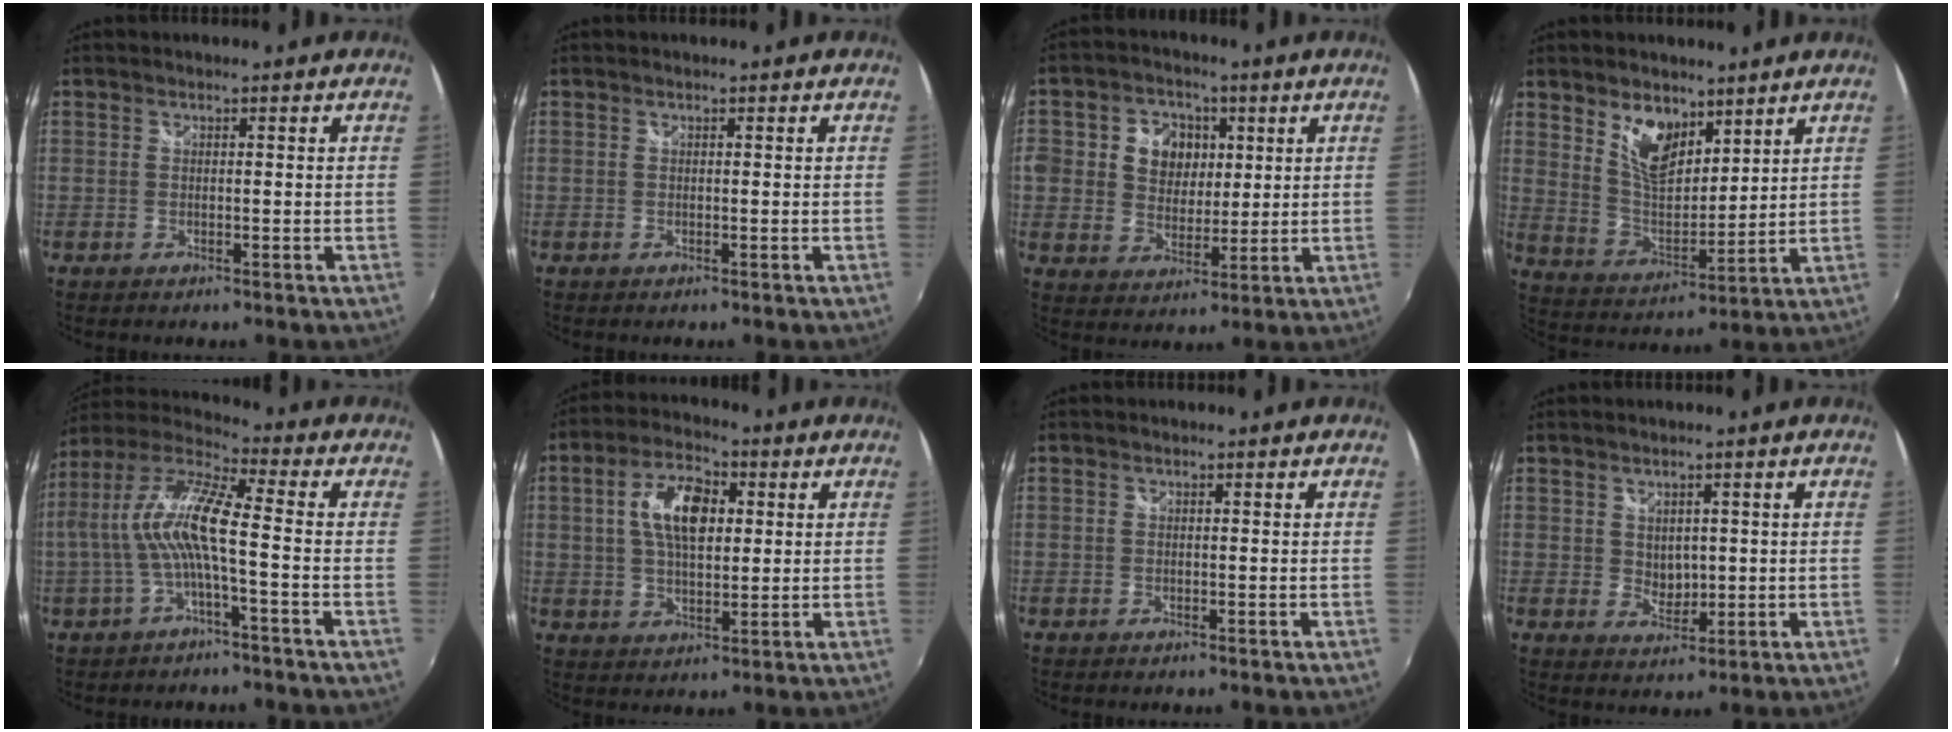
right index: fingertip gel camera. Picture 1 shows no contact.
{"total": 0.0}
{"total": 14.0, "force": [2.5, 12.1, 6.5], "torque": [-0.175, 0.036, 0.048]}
{"total": 10.1, "force": [6.1, 5.2, 6.1], "torque": [-0.105, 0.001, 0.121]}
{"total": 11.5, "force": [-1.1, 1.6, 11.3], "torque": [-0.218, 0.010, -0.019]}
{"total": 10.3, "force": [2.3, 5.3, 8.5], "torque": [-0.157, 0.017, 0.041]}
{"total": 0.0}
{"total": 3.2, "force": [1.0, 2.6, 1.6], "torque": [-0.019, -0.001, 0.023]}